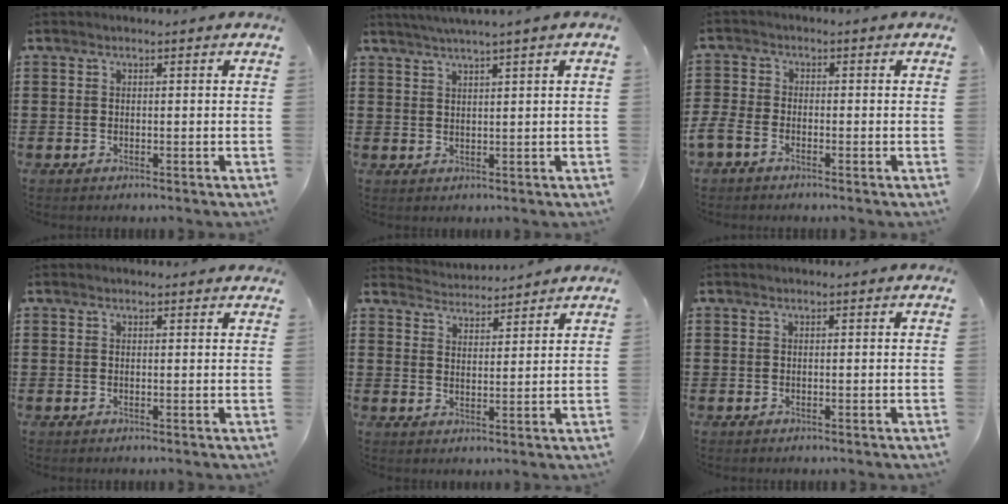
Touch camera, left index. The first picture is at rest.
{"total": 2.0, "force": [1.5, -0.6, 1.1], "torque": [-0.021, -0.002, 0.028]}
{"total": 3.0, "force": [-2.4, 1.3, 1.4], "torque": [-0.046, 0.000, -0.053]}
{"total": 0.6, "force": [0.5, 0.2, 0.1], "torque": [-0.004, 0.001, 0.011]}
{"total": 3.5, "force": [3.5, 0.1, -0.4], "torque": [-0.005, -0.016, 0.063]}
{"total": 0.0}